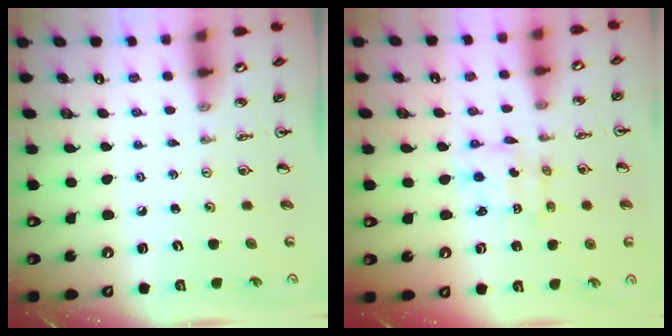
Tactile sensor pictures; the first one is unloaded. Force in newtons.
{"total": 2.8, "press": 2.8, "slide": 0.3}